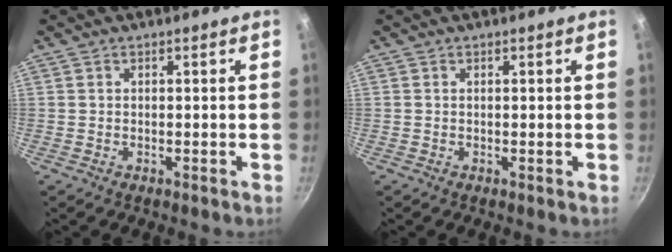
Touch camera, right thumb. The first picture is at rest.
{"total": 0.0}